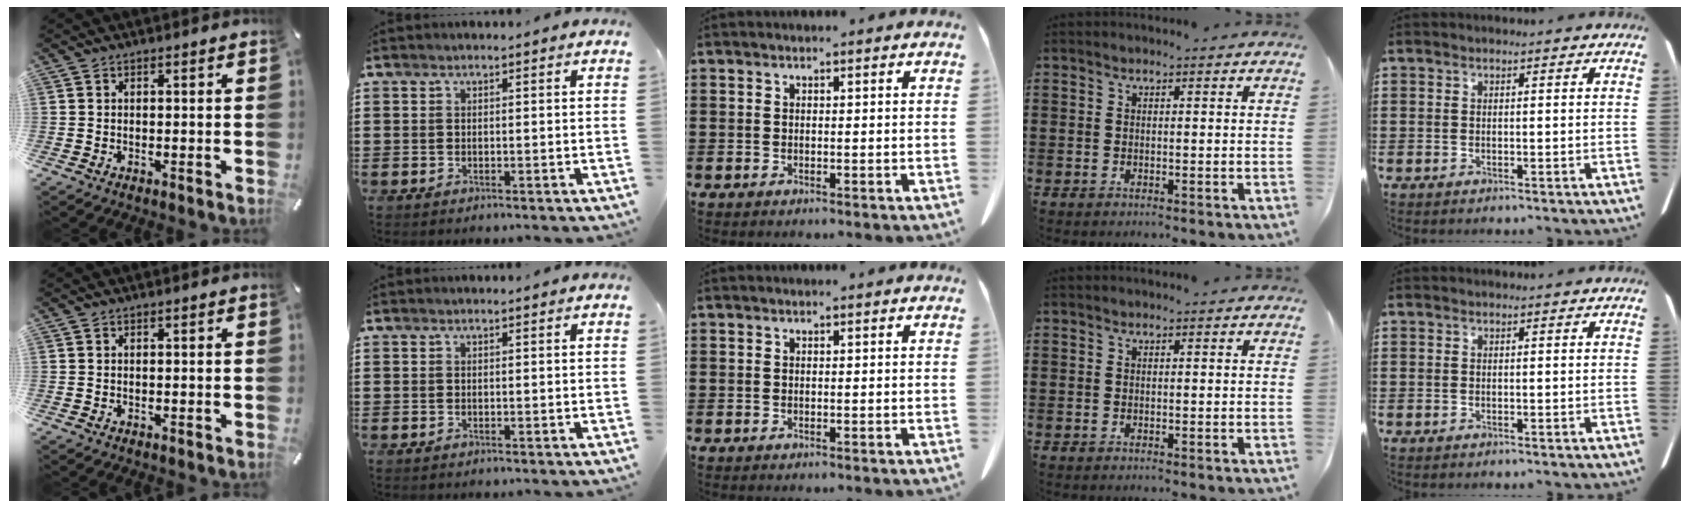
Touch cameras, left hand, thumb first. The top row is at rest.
{}